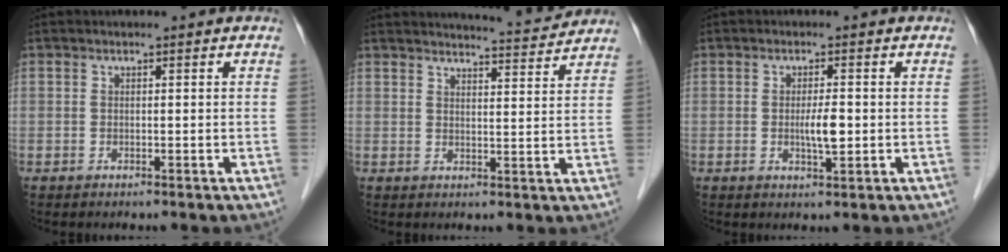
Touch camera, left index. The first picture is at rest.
{"total": 7.7, "force": [7.6, -0.2, 1.2], "torque": [-0.028, -0.004, 0.094]}
{"total": 3.1, "force": [-0.2, 0.5, 3.0], "torque": [-0.056, -0.003, -0.003]}